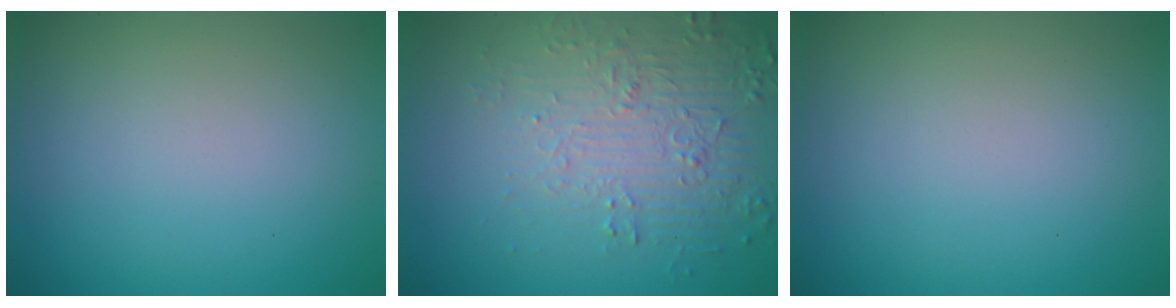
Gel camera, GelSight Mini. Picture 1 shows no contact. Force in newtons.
{"total": 5.7, "press": 3.9, "slide": 4.2}
{"total": 0.0}